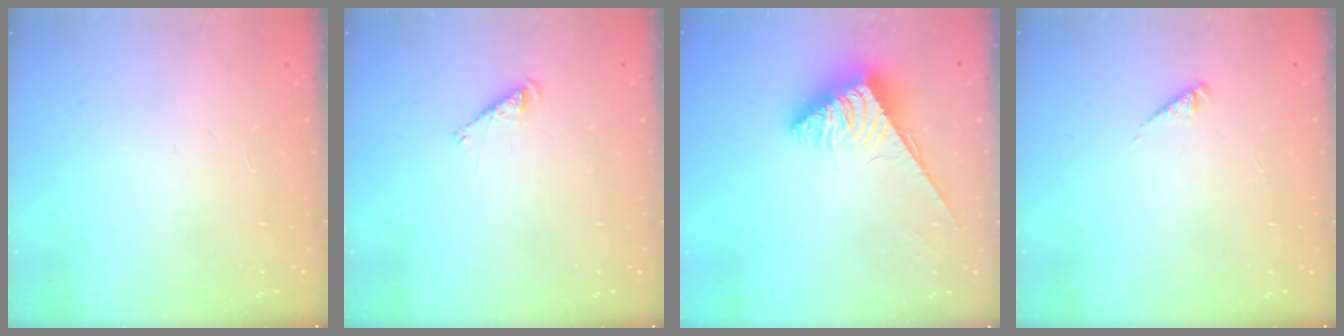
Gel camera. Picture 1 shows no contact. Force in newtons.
{"total": 2.5, "press": 2.5, "slide": 0.5}
{"total": 3.8, "press": 3.8, "slide": 0.6}
{"total": 2.5, "press": 2.5, "slide": 0.5}